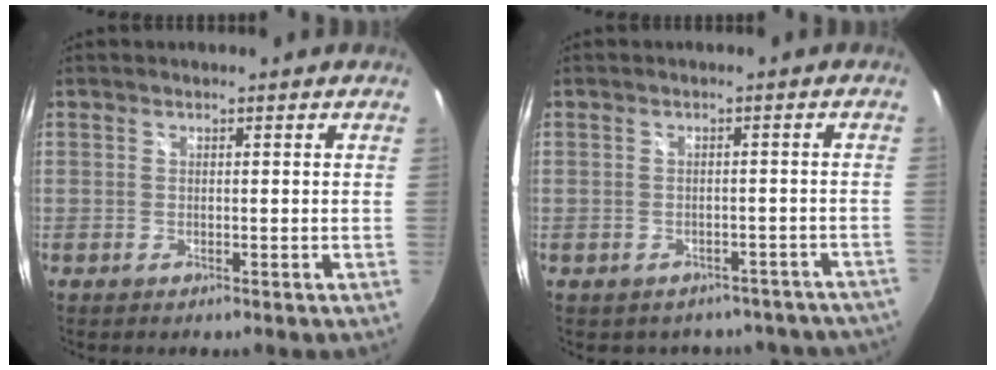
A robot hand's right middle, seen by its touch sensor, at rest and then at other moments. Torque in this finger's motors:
{"motor_torque": [1.09, -1.05, 0.05, 0.02]}